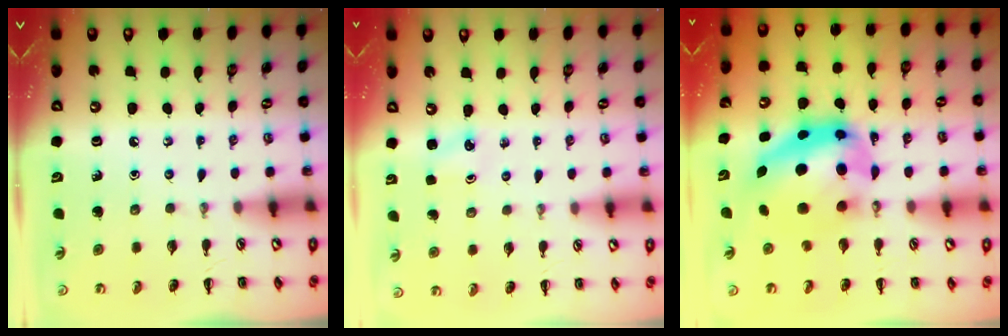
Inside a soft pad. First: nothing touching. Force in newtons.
{"total": 1.8, "press": 1.7, "slide": 0.5}
{"total": 12.8, "press": 12.4, "slide": 3.1}